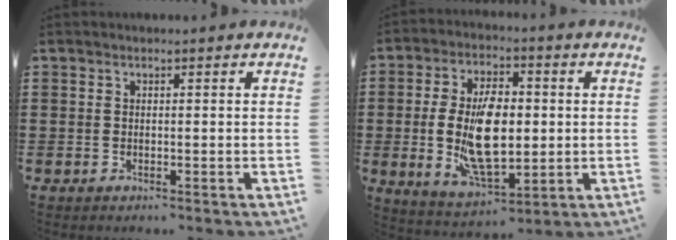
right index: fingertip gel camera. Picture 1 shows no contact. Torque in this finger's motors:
{"motor_torque": [2.14, 0.00, 1.05, 0.21]}